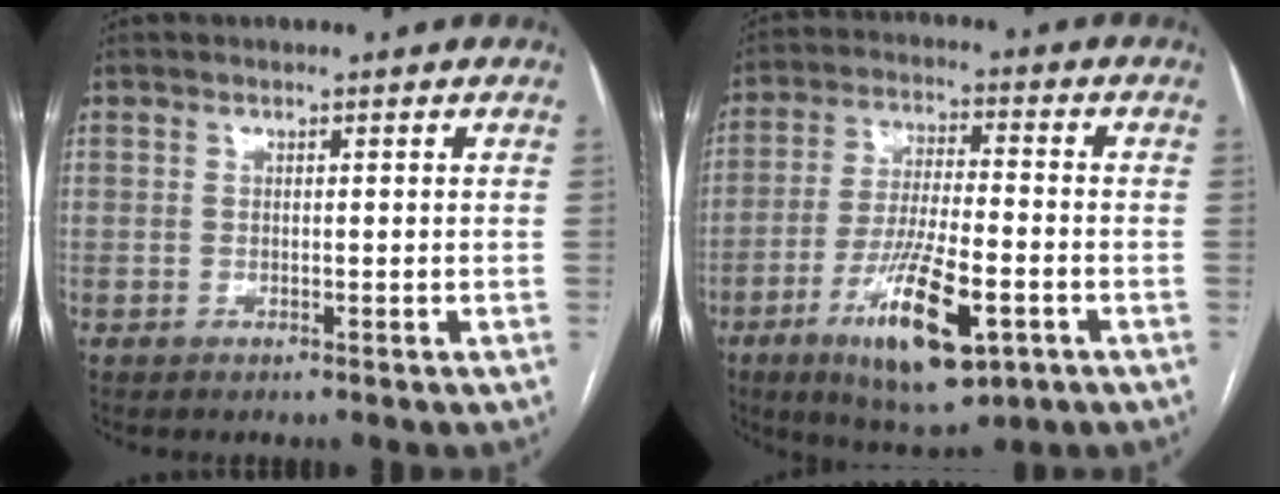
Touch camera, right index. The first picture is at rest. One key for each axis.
{"total": 14.3, "fx": -6.1, "fy": 3.5, "fz": 12.5, "tx": -0.228, "ty": -0.018, "tz": -0.094}